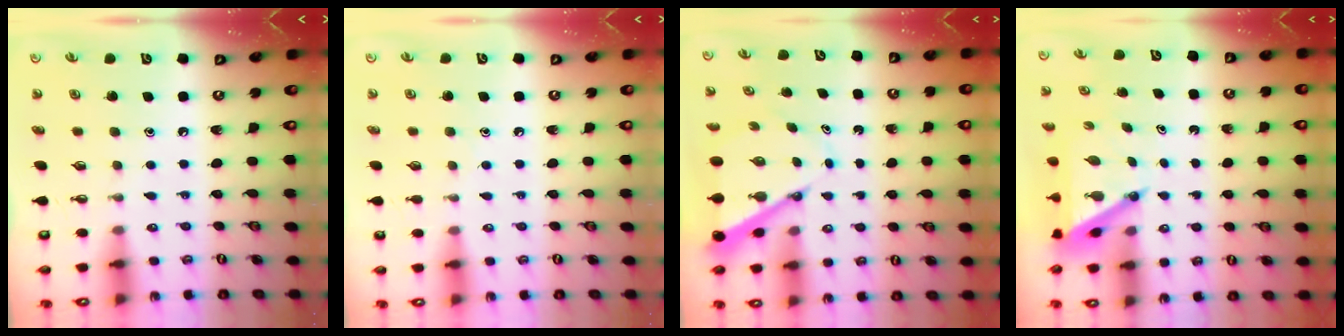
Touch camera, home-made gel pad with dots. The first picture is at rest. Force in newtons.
{"total": 3.0, "press": 2.9, "slide": 0.4}
{"total": 6.9, "press": 6.9, "slide": 0.5}
{"total": 4.4, "press": 4.3, "slide": 0.4}